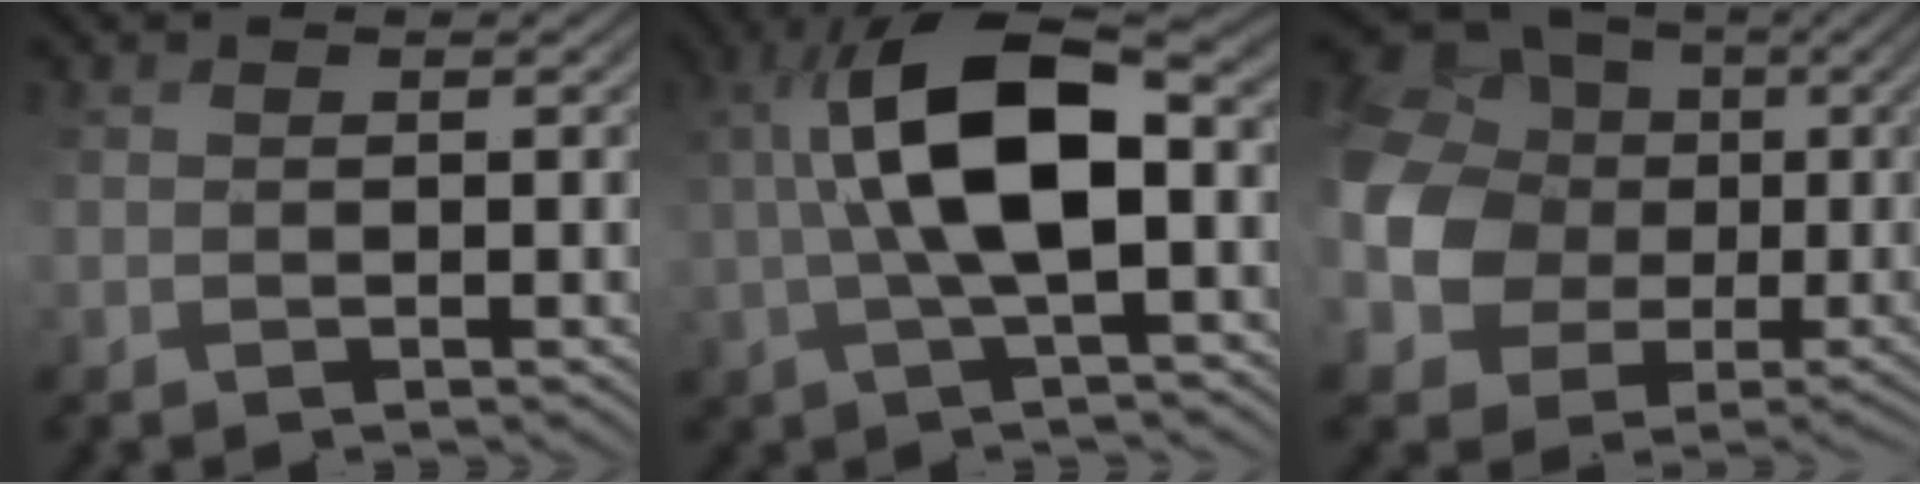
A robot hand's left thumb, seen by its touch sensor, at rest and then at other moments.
{"total": 10.0, "force": [1.9, 3.2, 9.3], "torque": [-0.167, 0.026, 0.034]}
{"total": 14.7, "force": [1.3, 13.5, 5.8], "torque": [-0.217, -0.006, 0.012]}